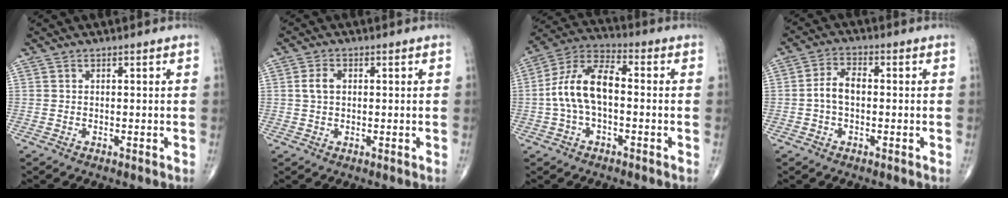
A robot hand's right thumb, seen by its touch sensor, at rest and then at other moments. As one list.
[{"total": 2.9, "force": [0.4, 1.9, 2.1], "torque": [-0.044, 0.006, 0.007]}, {"total": 11.8, "force": [-0.8, 6.1, 10.1], "torque": [-0.200, 0.040, -0.021]}, {"total": 4.7, "force": [-0.5, 2.8, 3.7], "torque": [-0.067, 0.019, -0.016]}]